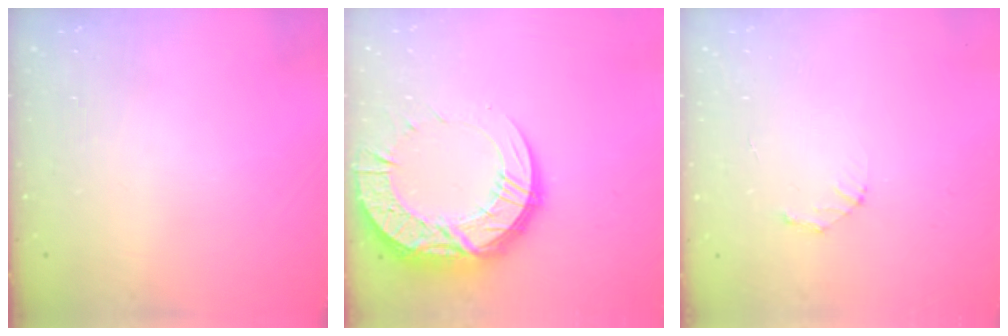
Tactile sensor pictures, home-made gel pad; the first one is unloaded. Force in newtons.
{"total": 20.3, "press": 20.2, "slide": 1.7}
{"total": 2.1, "press": 2.1, "slide": 0.2}